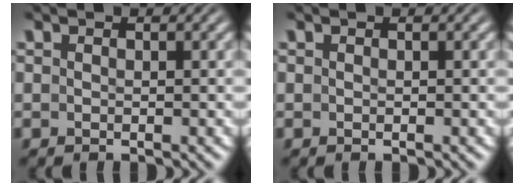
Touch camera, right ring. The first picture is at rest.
{"total": 0.0}